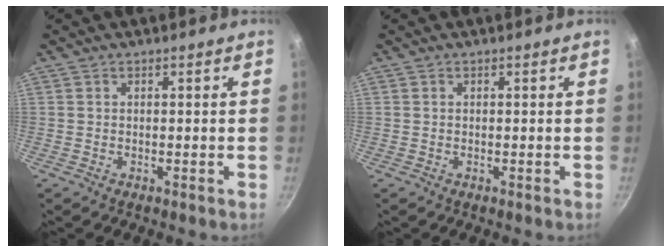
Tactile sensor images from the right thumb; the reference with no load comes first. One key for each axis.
{"total": 0.0}